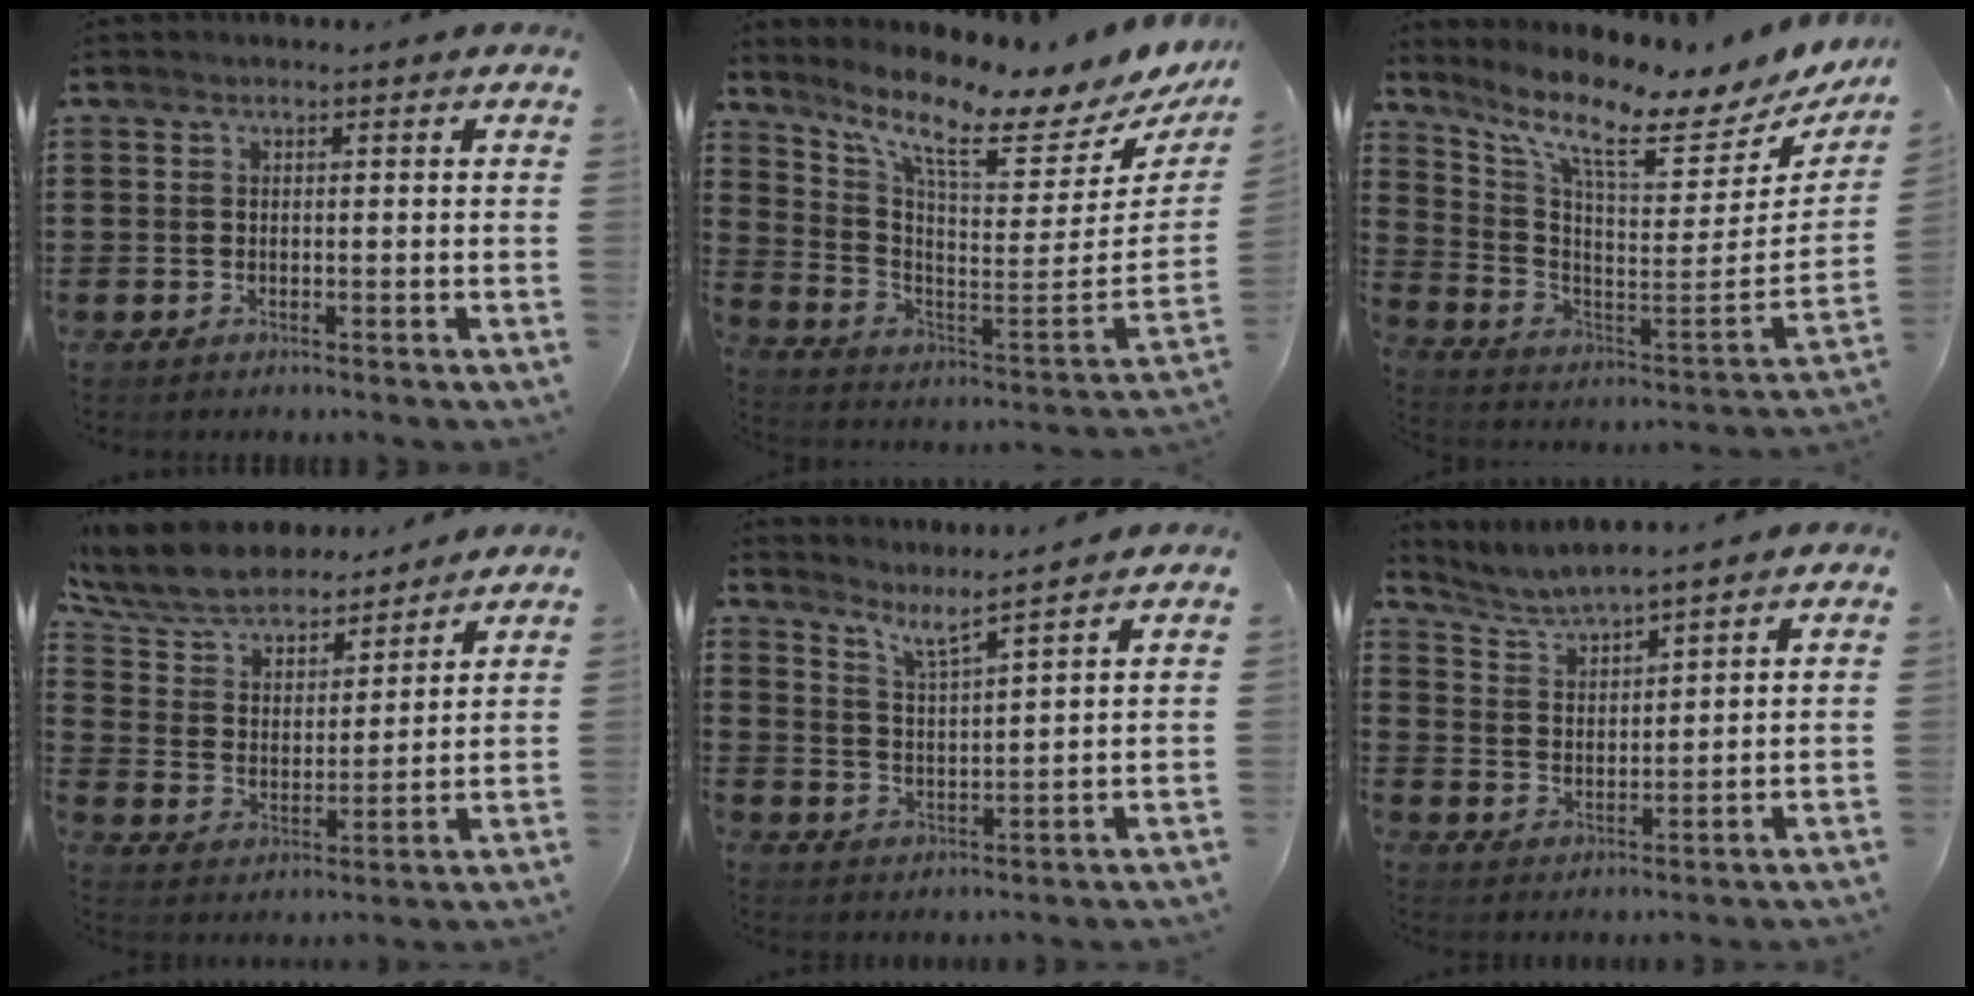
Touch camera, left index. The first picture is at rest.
{"total": 8.4, "force": [6.1, 1.2, 5.7], "torque": [-0.126, -0.059, 0.092]}
{"total": 9.1, "force": [6.7, 1.2, 5.9], "torque": [-0.140, -0.062, 0.105]}
{"total": 7.0, "force": [6.5, 1.7, 1.9], "torque": [-0.071, -0.038, 0.112]}
{"total": 4.8, "force": [4.1, -0.4, 2.5], "torque": [-0.064, -0.023, 0.070]}
{"total": 3.9, "force": [3.8, -0.2, 0.7], "torque": [-0.031, -0.017, 0.065]}